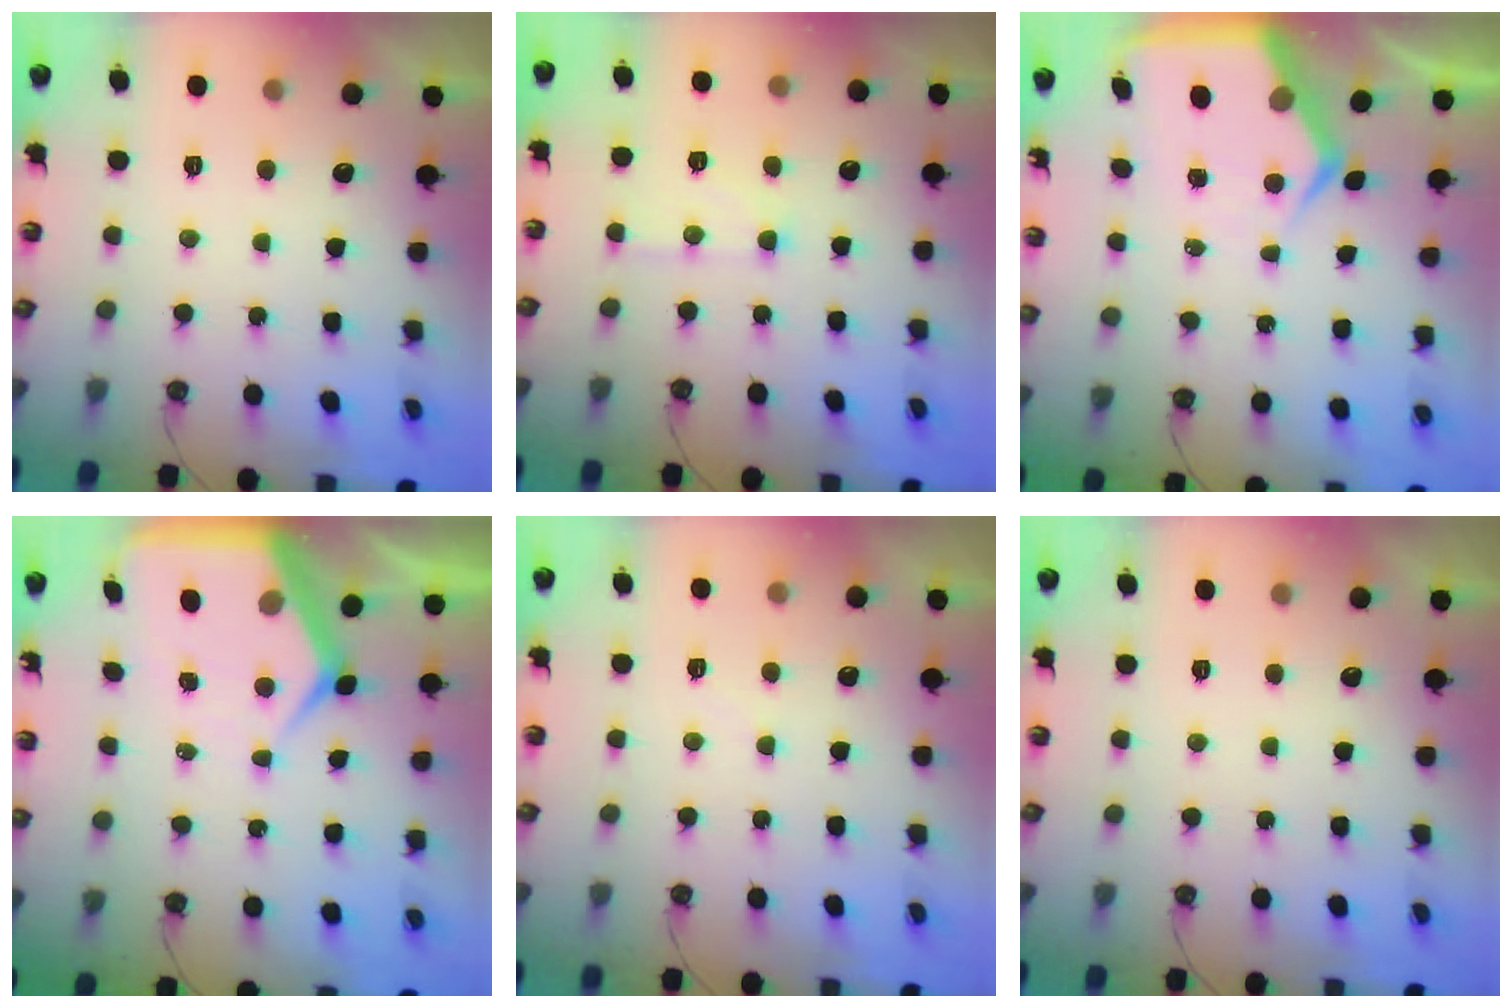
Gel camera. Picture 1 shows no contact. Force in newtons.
{"total": 8.2, "press": 8.1, "slide": 0.7}
{"total": 7.4, "press": 7.3, "slide": 0.7}
{"total": 9.1, "press": 9.0, "slide": 0.8}
{"total": 4.6, "press": 4.6, "slide": 0.6}
{"total": 0.0}